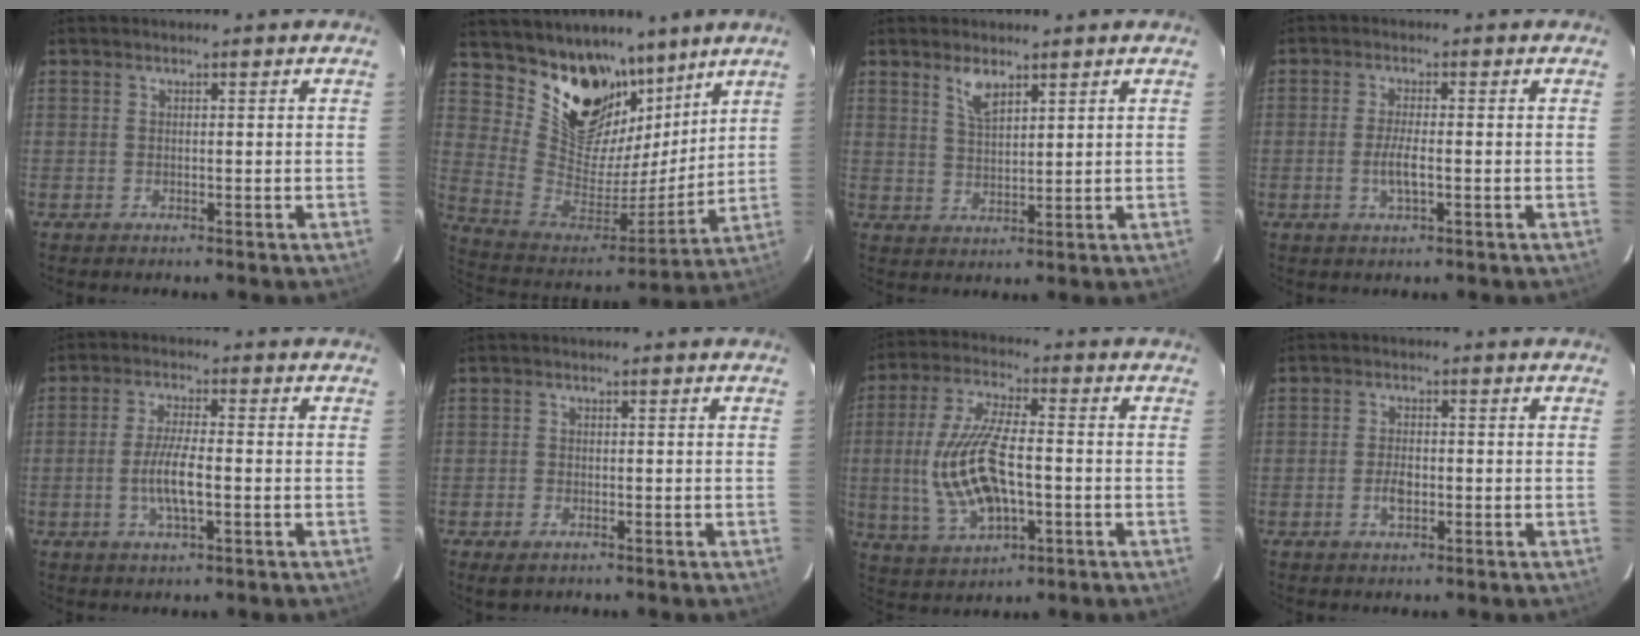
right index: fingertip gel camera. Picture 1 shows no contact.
{"total": 19.0, "force": [13.1, 11.5, 7.7], "torque": [-0.173, -0.009, 0.248]}
{"total": 4.3, "force": [2.9, 1.6, 2.8], "torque": [-0.052, 0.000, 0.057]}
{"total": 3.9, "force": [-1.1, 0.7, 3.6], "torque": [-0.071, -0.005, -0.019]}
{"total": 6.6, "force": [-1.6, 1.4, 6.2], "torque": [-0.122, -0.004, -0.031]}
{"total": 2.6, "force": [-1.5, 1.5, 1.4], "torque": [-0.029, -0.006, -0.025]}
{"total": 15.0, "force": [-2.0, 6.1, 13.6], "torque": [-0.281, -0.003, -0.025]}
{"total": 3.5, "force": [-1.0, 1.8, 2.8], "torque": [-0.055, 0.001, -0.017]}